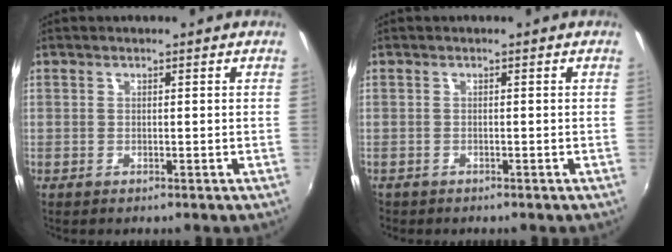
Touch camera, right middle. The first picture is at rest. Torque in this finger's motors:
{"motor_torque": [-0.02, 0.02, -0.03, -0.01]}